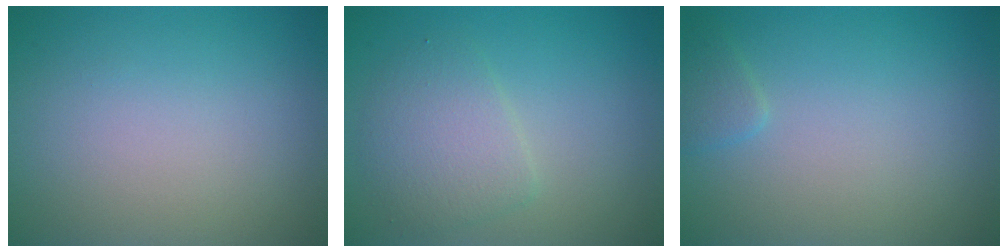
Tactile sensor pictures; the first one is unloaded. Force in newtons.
{"total": 3.1, "press": 3.1, "slide": 0.1}
{"total": 1.0, "press": 1.0, "slide": 0.0}